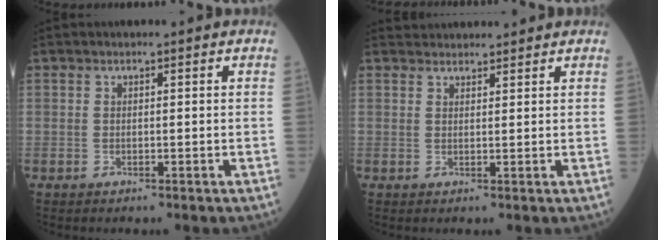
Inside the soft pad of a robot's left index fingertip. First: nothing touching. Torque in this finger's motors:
{"motor_torque": [0.09, -0.29, -0.02, 0.00]}